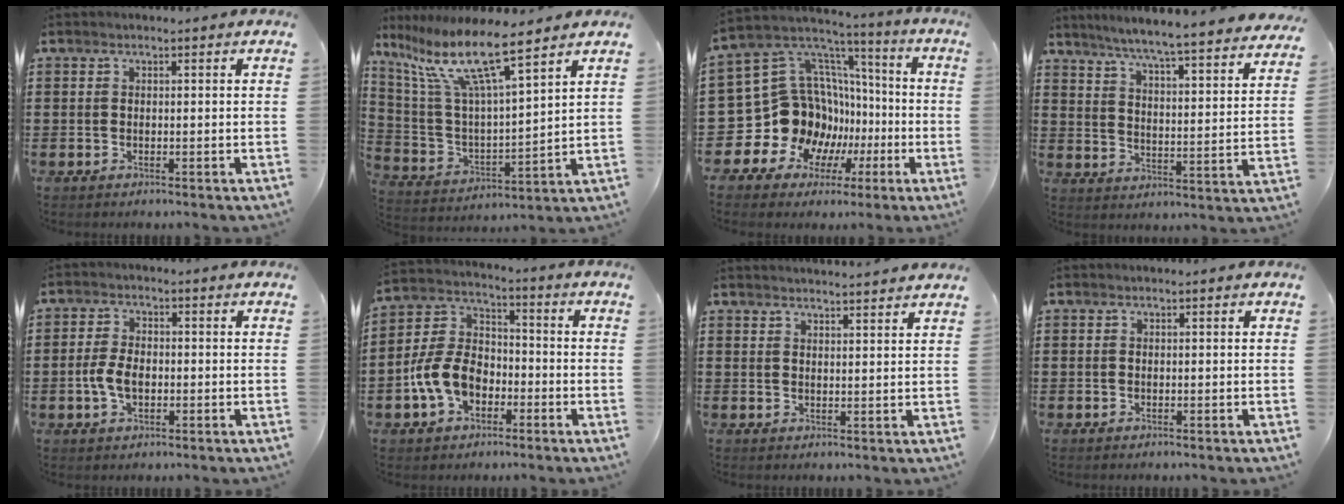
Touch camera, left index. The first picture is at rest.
{"total": 12.1, "force": [8.6, 1.8, 8.4], "torque": [-0.199, -0.048, 0.143]}
{"total": 16.7, "force": [-2.9, 15.4, 5.9], "torque": [-0.158, -0.043, -0.007]}
{"total": 5.4, "force": [5.0, -1.2, 1.8], "torque": [-0.060, -0.049, 0.076]}
{"total": 4.6, "force": [-1.0, 2.6, 3.6], "torque": [-0.087, -0.001, -0.024]}
{"total": 9.0, "force": [-3.4, 6.2, 5.5], "torque": [-0.148, 0.010, -0.071]}
{"total": 2.4, "force": [2.3, -0.6, -0.1], "torque": [-0.005, -0.010, 0.044]}
{"total": 0.0}